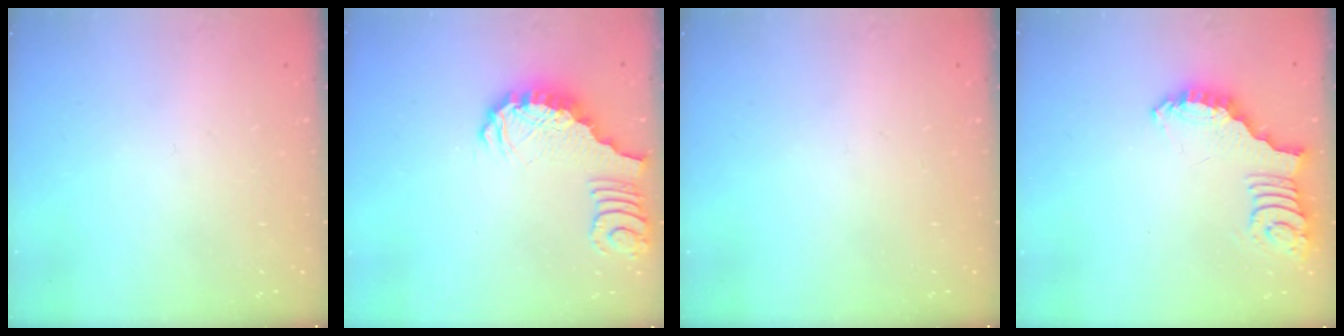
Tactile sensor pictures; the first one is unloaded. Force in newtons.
{"total": 2.7, "press": 2.7, "slide": 0.5}
{"total": 0.0}
{"total": 2.6, "press": 2.5, "slide": 0.5}